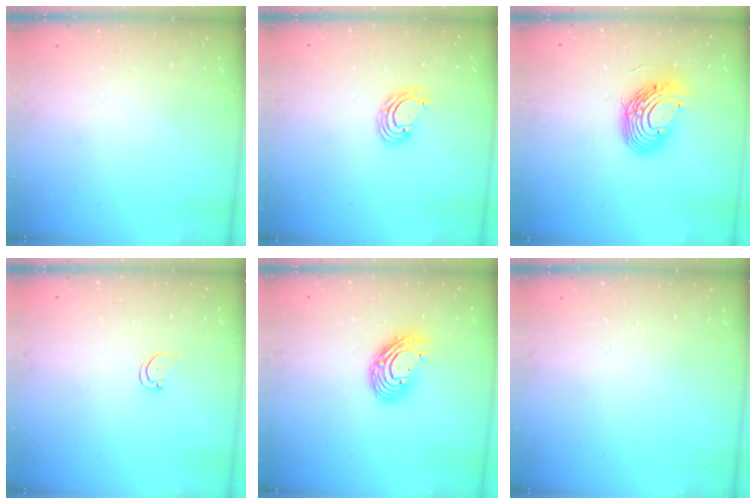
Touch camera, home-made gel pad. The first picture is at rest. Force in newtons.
{"total": 4.5, "press": 4.5, "slide": 0.3}
{"total": 12.4, "press": 12.3, "slide": 1.8}
{"total": 1.6, "press": 1.6, "slide": 0.4}
{"total": 11.4, "press": 11.4, "slide": 0.8}
{"total": 0.0}